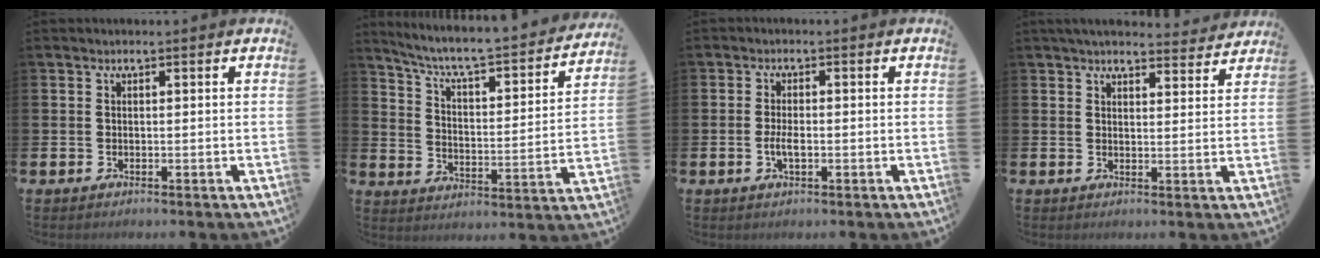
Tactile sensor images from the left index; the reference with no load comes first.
{"total": 6.3, "force": [5.7, 0.9, 2.5], "torque": [-0.081, -0.048, 0.091]}
{"total": 2.3, "force": [-0.6, 1.0, 2.1], "torque": [-0.037, 0.000, -0.011]}
{"total": 4.4, "force": [4.2, 0.7, 0.9], "torque": [-0.025, -0.019, 0.077]}